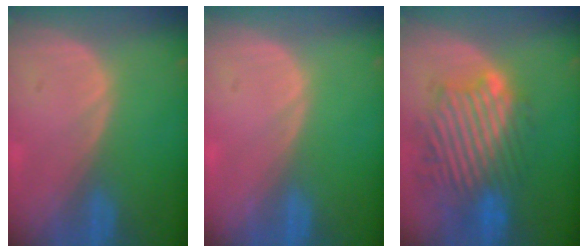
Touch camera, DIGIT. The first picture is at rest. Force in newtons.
{"total": 0.0}
{"total": 11.0, "press": 10.3, "slide": 4.0}